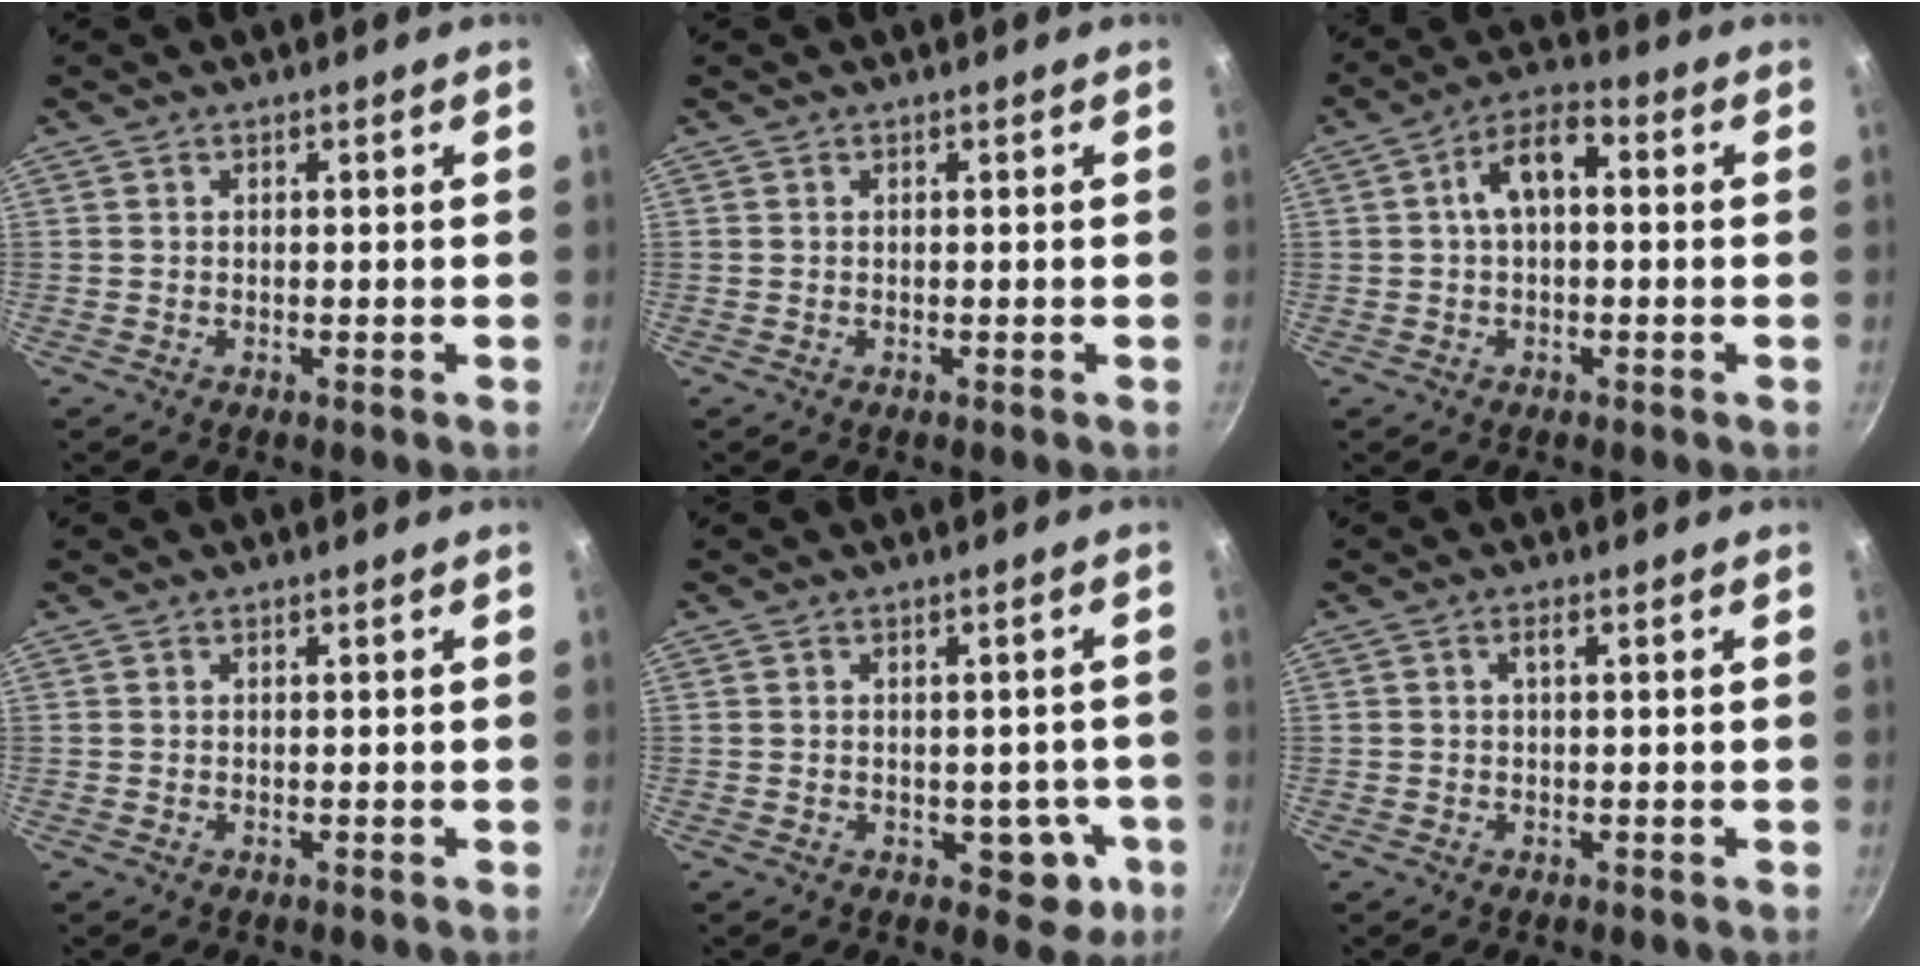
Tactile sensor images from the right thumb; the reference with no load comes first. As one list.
[{"total": 0.0}, {"total": 7.7, "force": [0.8, 4.4, 6.3], "torque": [-0.096, 0.030, 0.005]}, {"total": 0.0}, {"total": 6.4, "force": [-1.8, 4.1, 4.5], "torque": [-0.015, 0.016, -0.016]}, {"total": 1.2, "force": [0.2, 0.4, 1.1], "torque": [-0.021, 0.005, 0.003]}]